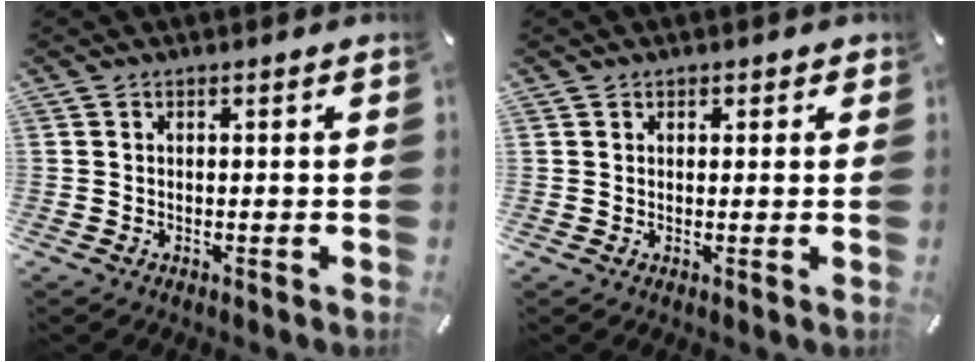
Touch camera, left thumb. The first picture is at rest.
{"total": 1.3, "force": [0.5, 1.2, 0.1], "torque": [0.005, 0.001, 0.006]}